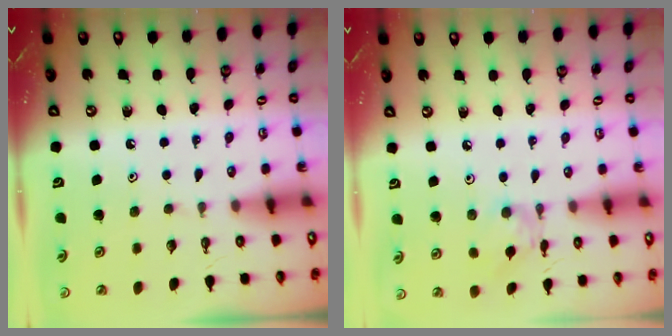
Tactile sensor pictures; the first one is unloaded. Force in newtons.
{"total": 3.2, "press": 3.2, "slide": 0.4}